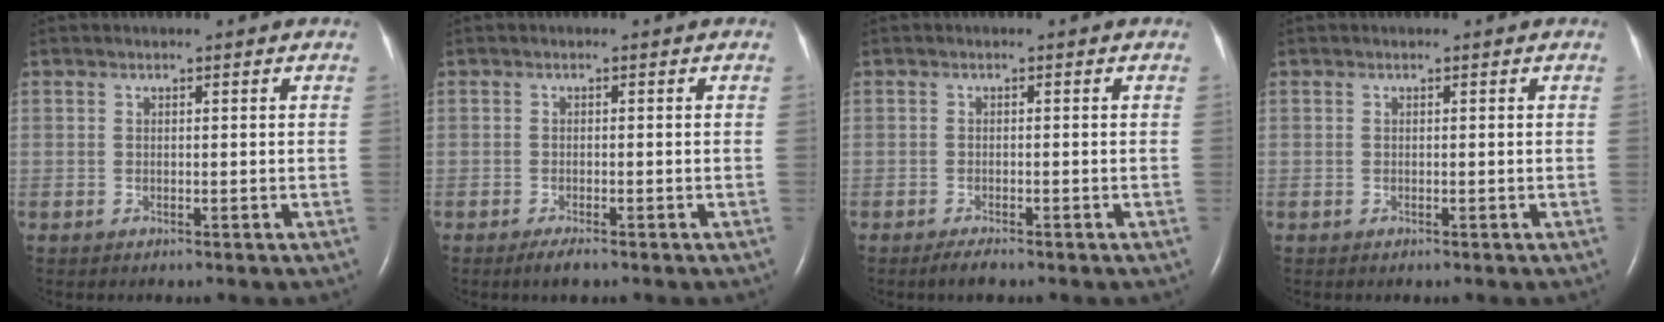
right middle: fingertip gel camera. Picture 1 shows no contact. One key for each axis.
{"total": 2.0, "fx": -1.4, "fy": 0.3, "fz": 1.4, "tx": -0.031, "ty": -0.005, "tz": -0.025}
{"total": 1.9, "fx": -1.5, "fy": 0.3, "fz": 1.1, "tx": -0.030, "ty": -0.005, "tz": -0.026}
{"total": 0.0}